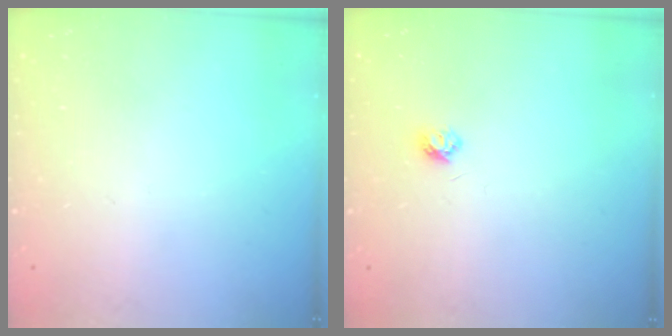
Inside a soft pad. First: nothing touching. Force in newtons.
{"total": 3.9, "press": 3.9, "slide": 0.6}